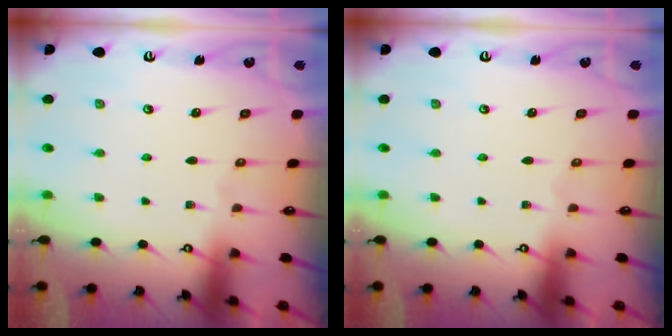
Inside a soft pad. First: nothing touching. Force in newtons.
{"total": 0.0}